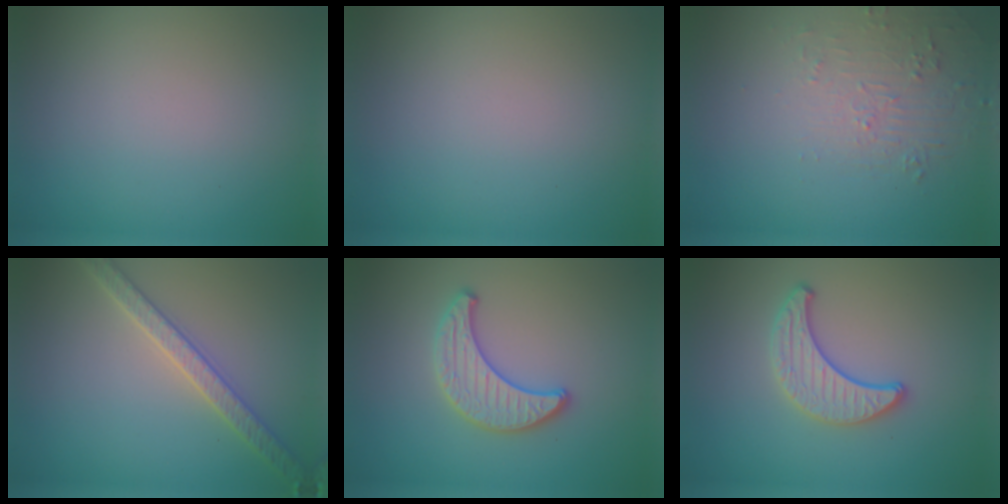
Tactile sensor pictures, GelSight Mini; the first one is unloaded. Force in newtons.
{"total": 0.0}
{"total": 1.9, "press": 0.8, "slide": 1.7}
{"total": 3.8, "press": 3.7, "slide": 0.8}
{"total": 3.1, "press": 3.1, "slide": 0.2}
{"total": 3.0, "press": 2.8, "slide": 0.9}